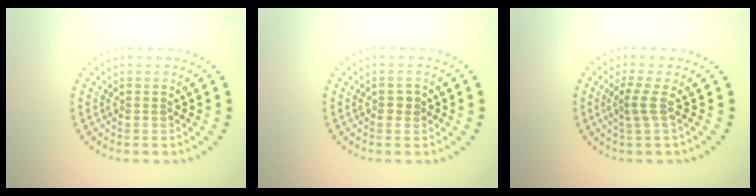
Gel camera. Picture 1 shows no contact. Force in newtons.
{"total": 0.9, "press": 0.9, "slide": 0.3}
{"total": 1.8, "press": 1.2, "slide": 1.4}